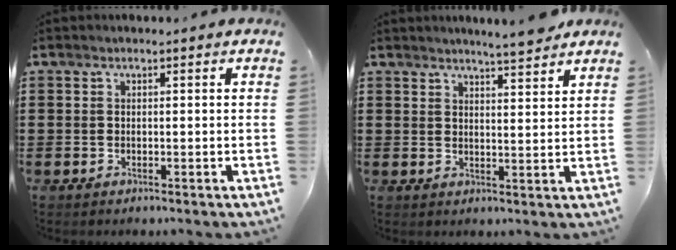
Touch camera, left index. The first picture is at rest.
{"total": 3.9, "force": [3.8, -0.3, 1.0], "torque": [-0.031, -0.012, 0.069]}